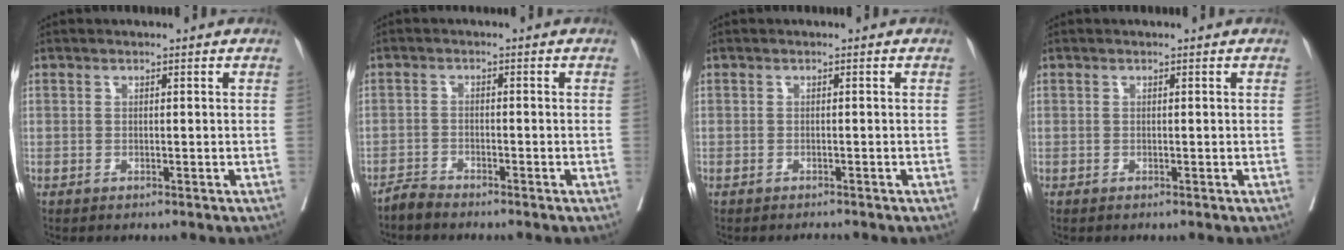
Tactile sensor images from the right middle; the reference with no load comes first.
{"total": 2.0, "force": [-2.0, 0.0, 0.1], "torque": [0.000, -0.007, -0.039]}
{"total": 1.4, "force": [-1.2, 0.4, 0.5], "torque": [-0.011, -0.003, -0.017]}
{"total": 0.0}